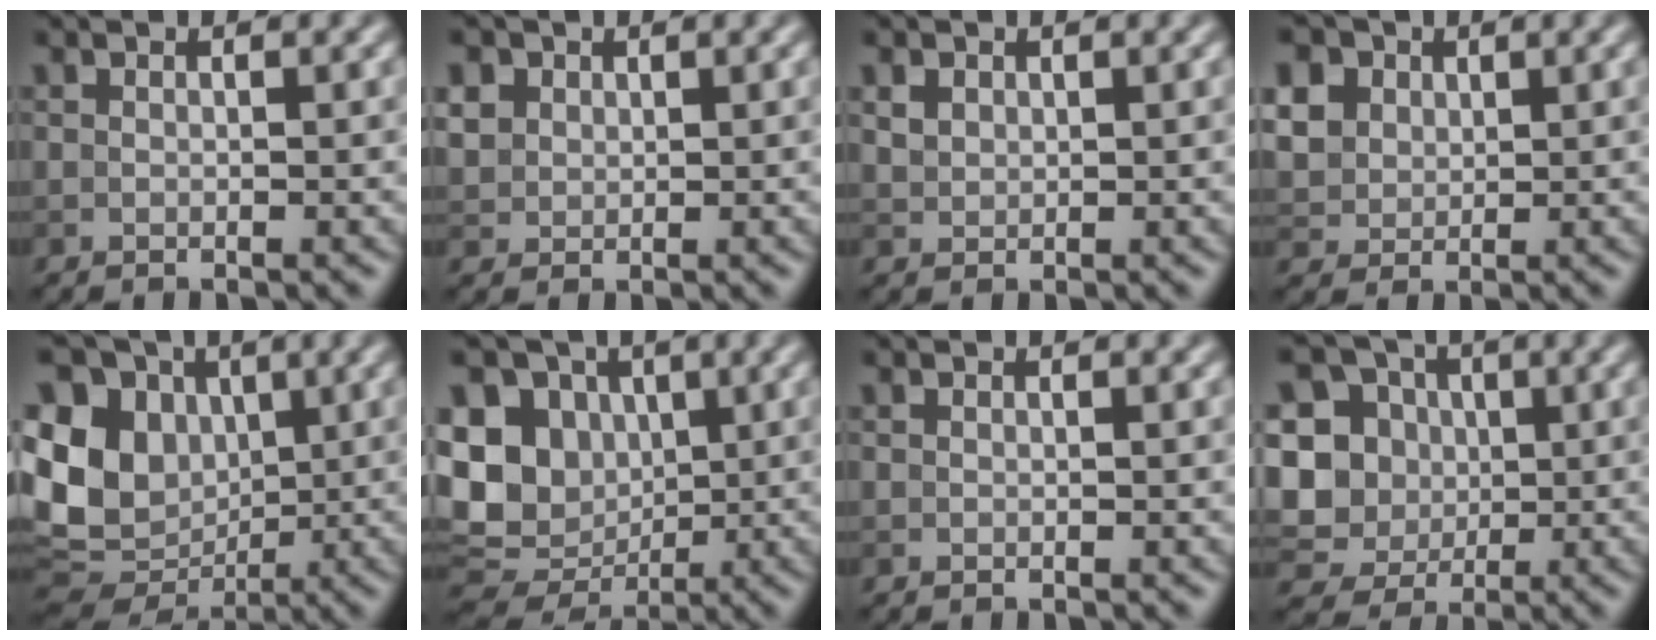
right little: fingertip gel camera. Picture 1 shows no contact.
{"total": 2.3, "force": [1.0, 1.9, 0.8], "torque": [-0.022, 0.002, 0.026]}
{"total": 1.3, "force": [0.7, 1.0, 0.5], "torque": [-0.010, 0.000, 0.015]}
{"total": 8.9, "force": [4.0, 6.7, 4.2], "torque": [-0.108, 0.026, 0.062]}
{"total": 13.2, "force": [1.8, 10.5, 7.7], "torque": [-0.169, 0.007, 0.044]}
{"total": 12.0, "force": [1.6, 10.0, 6.5], "torque": [-0.131, 0.006, 0.014]}
{"total": 0.0}
{"total": 11.6, "force": [1.0, 10.7, 4.2], "torque": [-0.123, 0.025, 0.011]}